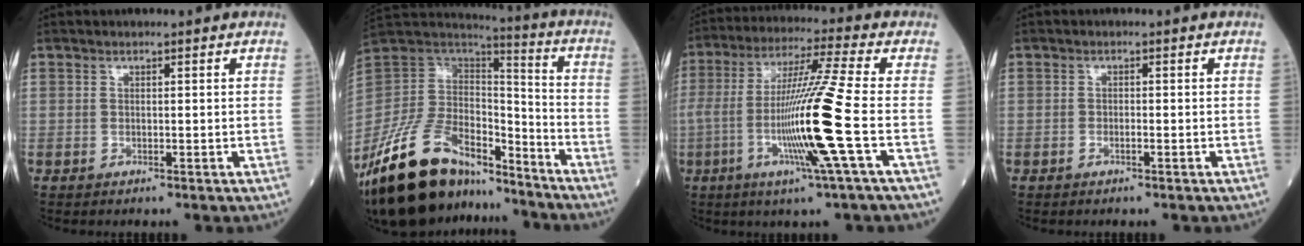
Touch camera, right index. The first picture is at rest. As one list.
[{"total": 23.1, "force": [-17.5, 9.5, 11.7], "torque": [-0.270, 0.009, -0.313]}, {"total": 14.6, "force": [-3.5, -2.3, 14.0], "torque": [-0.274, -0.012, -0.072]}, {"total": 0.6, "force": [-0.4, 0.1, 0.5], "torque": [-0.014, 0.000, -0.007]}]